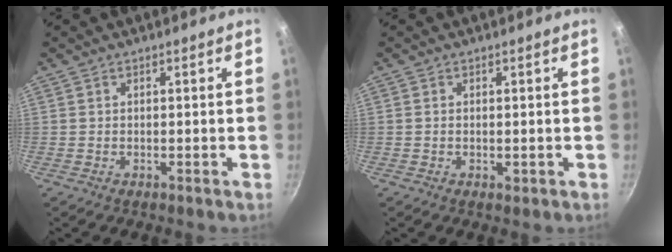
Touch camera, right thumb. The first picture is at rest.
{"total": 0.8, "force": [-0.2, 0.4, 0.7], "torque": [-0.010, -0.002, -0.002]}